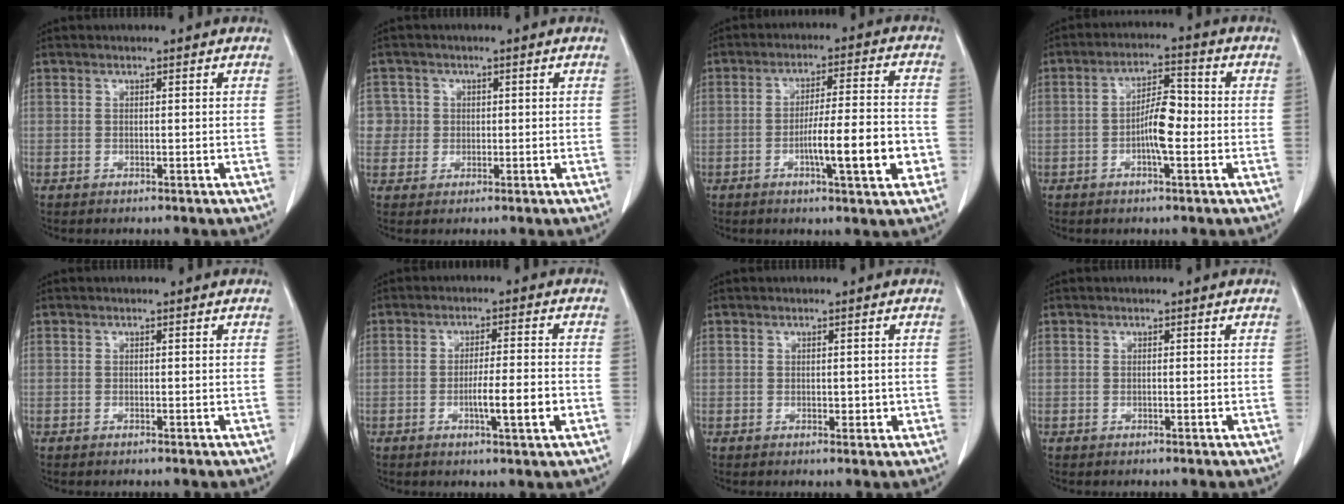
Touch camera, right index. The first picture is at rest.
{"total": 4.4, "force": [0.7, 4.3, -0.2], "torque": [0.019, 0.012, 0.013]}
{"total": 11.0, "force": [-3.3, 1.3, 10.5], "torque": [-0.162, 0.004, -0.050]}
{"total": 6.2, "force": [-1.2, 1.5, 5.9], "torque": [-0.110, 0.010, -0.024]}
{"total": 0.0}
{"total": 6.3, "force": [-1.9, 0.0, 6.0], "torque": [-0.094, -0.006, -0.030]}
{"total": 1.6, "force": [-0.1, 1.0, 1.2], "torque": [-0.013, -0.001, 0.001]}
{"total": 0.0}